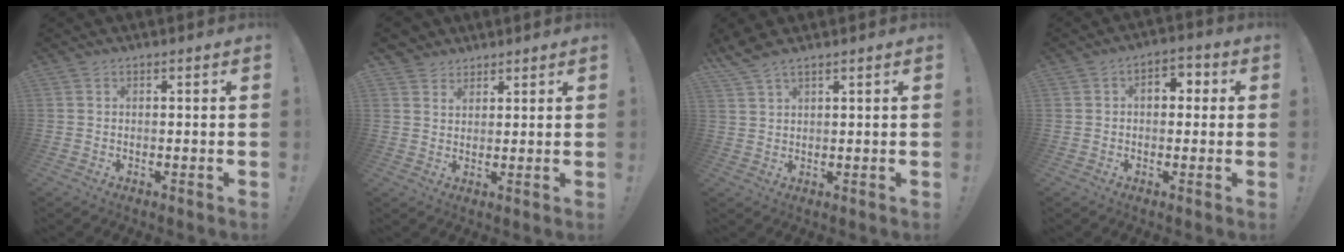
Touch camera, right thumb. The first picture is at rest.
{"total": 3.8, "force": [2.9, 2.5, 0.1], "torque": [-0.003, -0.018, 0.054]}
{"total": 4.0, "force": [3.4, 0.5, 2.1], "torque": [-0.049, -0.017, 0.066]}
{"total": 5.1, "force": [0.5, 3.6, 3.5], "torque": [-0.041, 0.005, 0.003]}